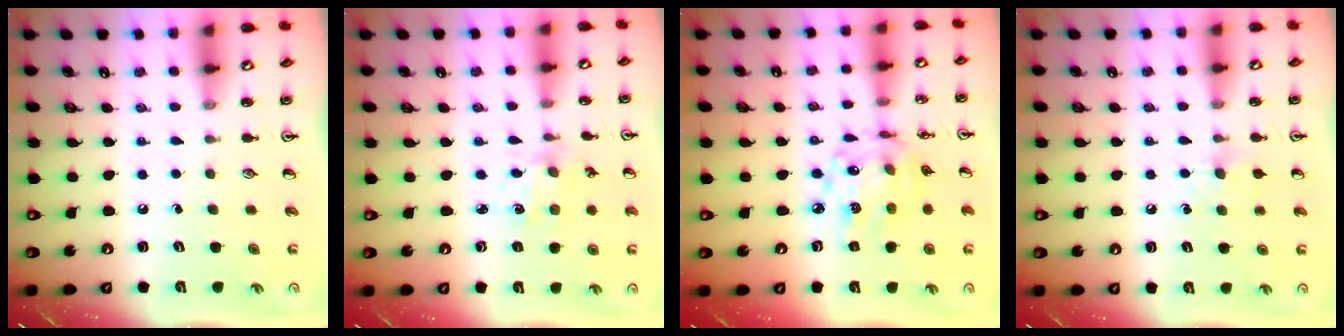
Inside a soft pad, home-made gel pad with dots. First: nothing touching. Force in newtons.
{"total": 1.3, "press": 1.3, "slide": 0.2}
{"total": 13.3, "press": 13.3, "slide": 0.9}
{"total": 5.6, "press": 5.5, "slide": 0.9}